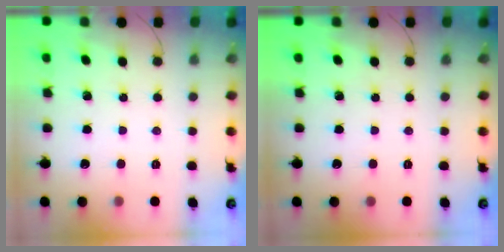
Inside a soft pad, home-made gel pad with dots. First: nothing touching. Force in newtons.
{"total": 0.0}